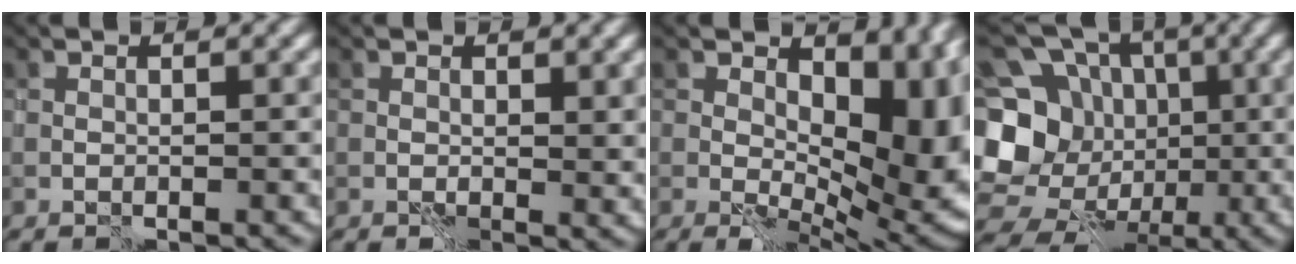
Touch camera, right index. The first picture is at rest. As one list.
[{"total": 2.2, "force": [0.7, 1.3, 1.6], "torque": [-0.022, -0.007, 0.015]}, {"total": 13.0, "force": [3.2, 7.3, 10.3], "torque": [-0.125, -0.024, 0.073]}, {"total": 12.7, "force": [-1.4, 11.2, 5.8], "torque": [-0.125, 0.003, -0.035]}]